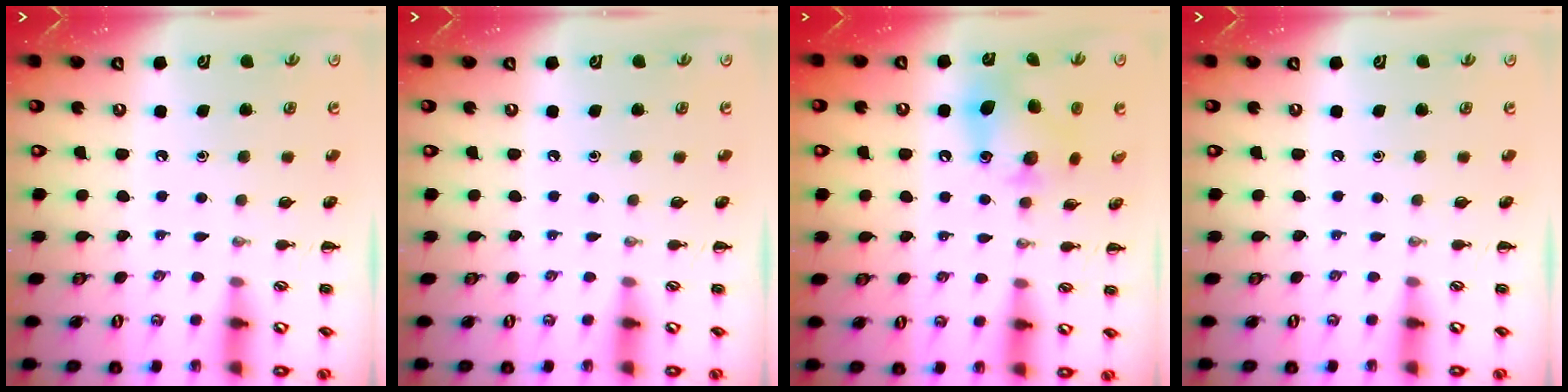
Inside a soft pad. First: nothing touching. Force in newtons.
{"total": 0.0}
{"total": 11.4, "press": 11.3, "slide": 1.7}
{"total": 0.0}